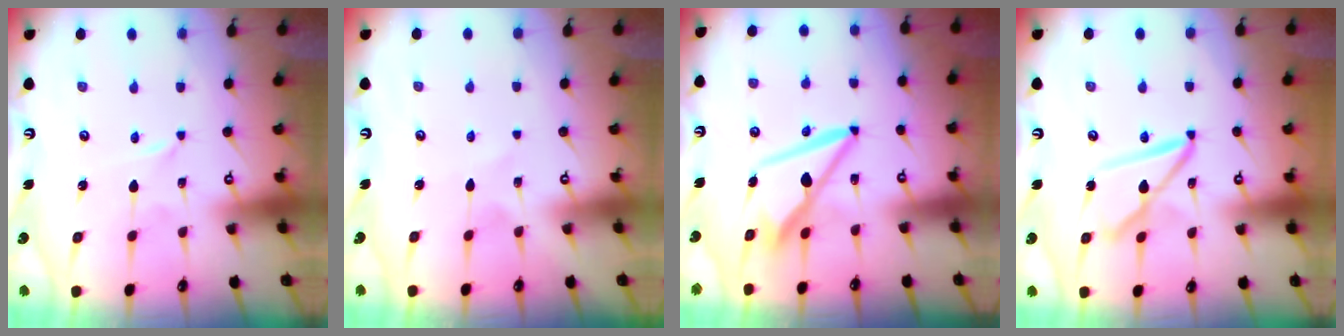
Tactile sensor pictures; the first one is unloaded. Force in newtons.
{"total": 2.1, "press": 2.1, "slide": 0.1}
{"total": 9.0, "press": 9.0, "slide": 1.0}
{"total": 11.2, "press": 11.2, "slide": 0.9}